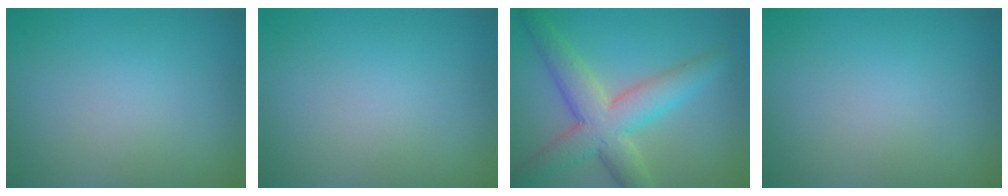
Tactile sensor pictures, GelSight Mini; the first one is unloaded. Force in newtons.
{"total": 0.0}
{"total": 6.9, "press": 6.9, "slide": 0.2}
{"total": 0.0}